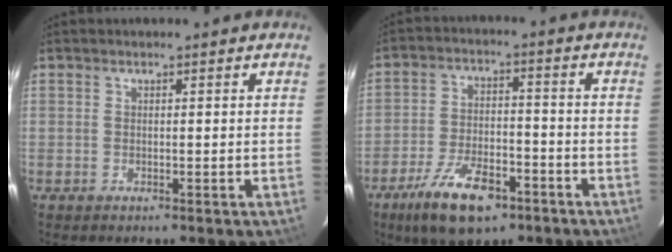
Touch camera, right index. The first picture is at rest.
{"total": 13.6, "force": [-8.5, 5.9, 8.8], "torque": [-0.189, -0.013, -0.141]}